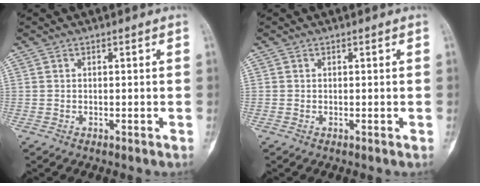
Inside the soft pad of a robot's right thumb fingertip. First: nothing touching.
{"total": 0.0}